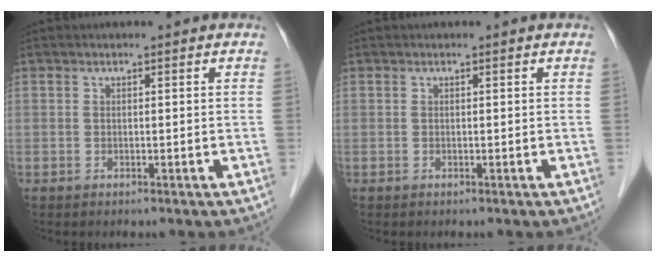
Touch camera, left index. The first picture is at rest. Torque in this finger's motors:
{"motor_torque": [0.00, 0.00, 0.00, 0.00]}